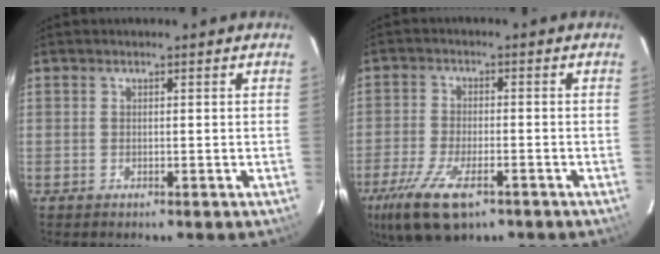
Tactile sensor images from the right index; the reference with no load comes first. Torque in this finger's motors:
{"motor_torque": [1.29, -0.85, 0.48, 0.07]}